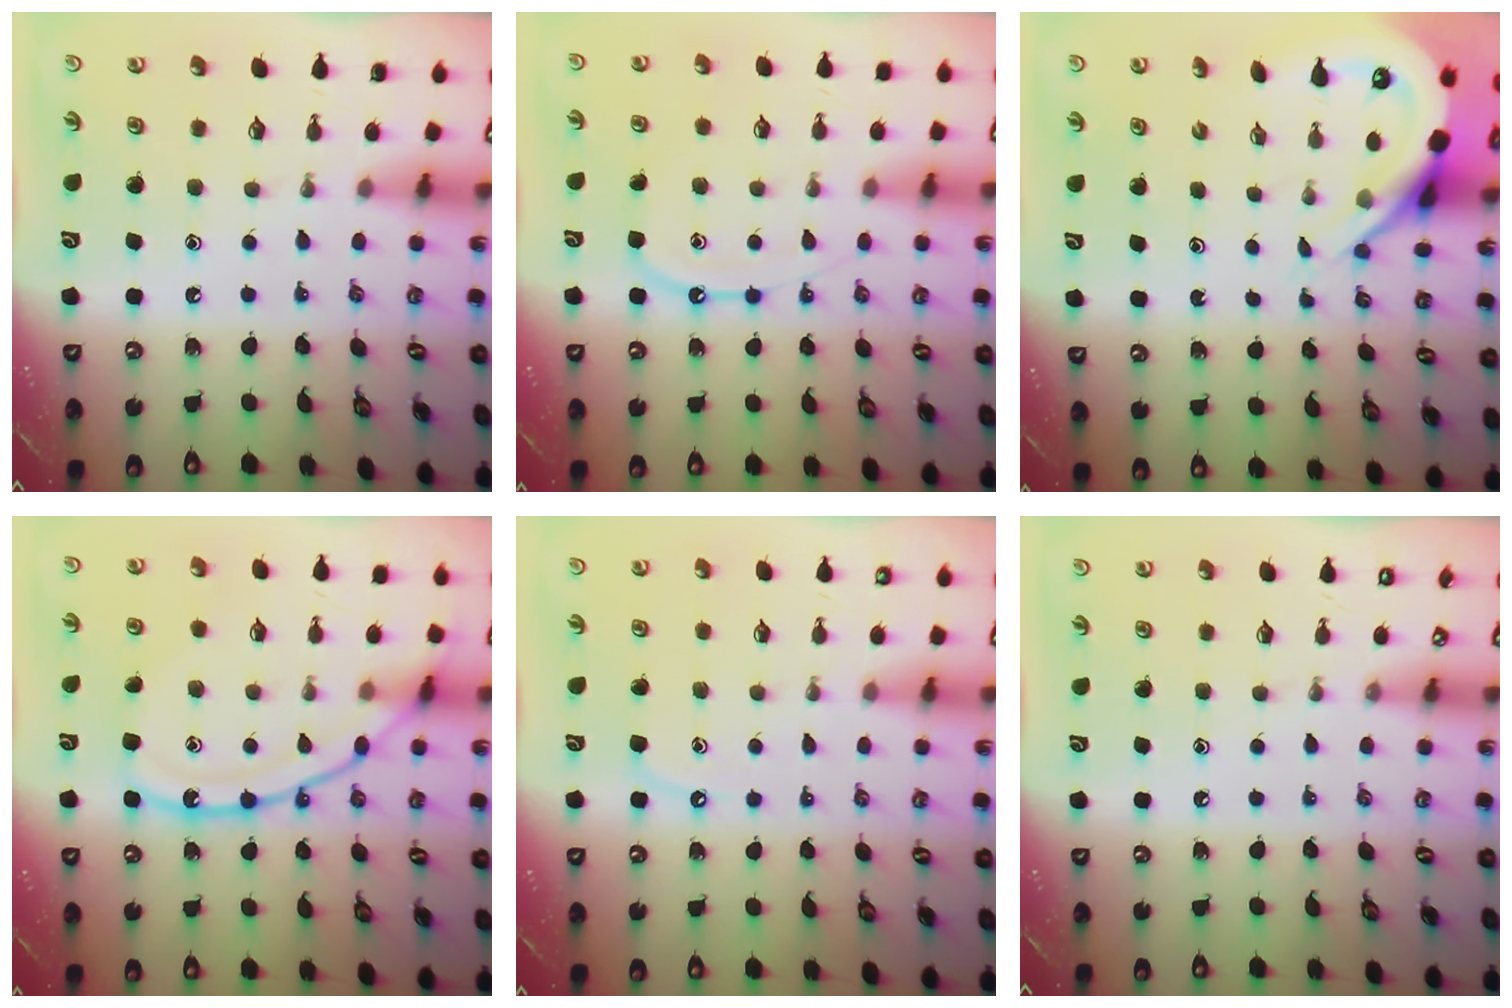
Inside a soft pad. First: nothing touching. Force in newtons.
{"total": 8.5, "press": 8.5, "slide": 0.9}
{"total": 6.4, "press": 6.3, "slide": 0.8}
{"total": 14.9, "press": 14.8, "slide": 1.2}
{"total": 3.6, "press": 3.5, "slide": 0.5}
{"total": 0.0}